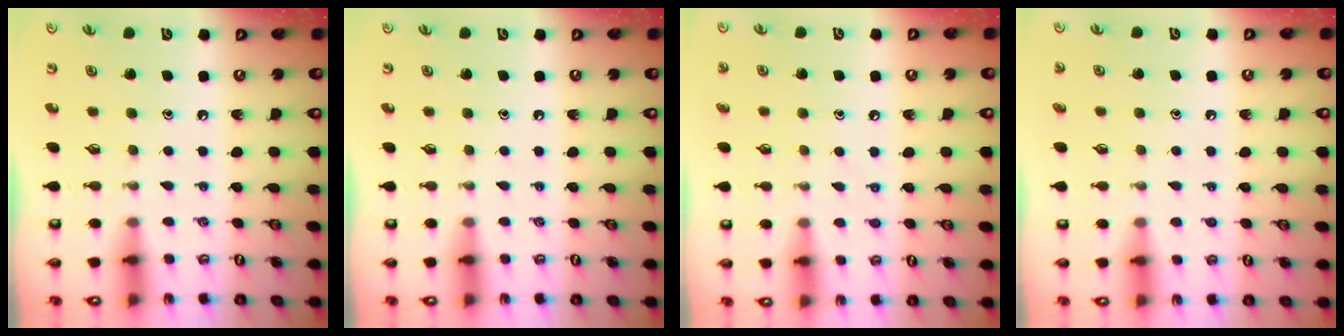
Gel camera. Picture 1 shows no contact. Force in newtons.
{"total": 0.0}
{"total": 4.9, "press": 4.9, "slide": 0.6}
{"total": 2.0, "press": 2.0, "slide": 0.2}